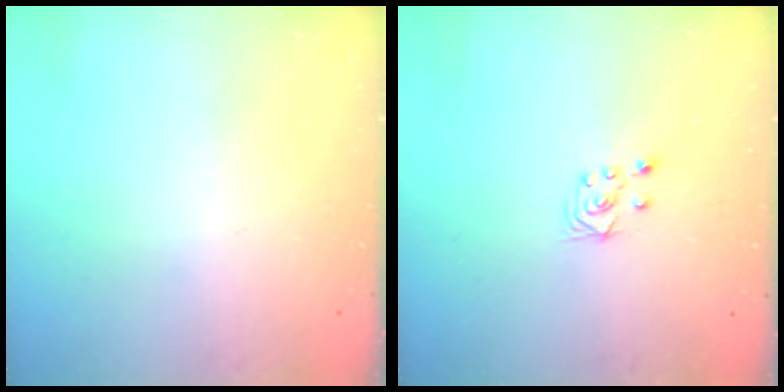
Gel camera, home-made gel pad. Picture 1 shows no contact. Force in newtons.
{"total": 2.8, "press": 2.6, "slide": 1.1}